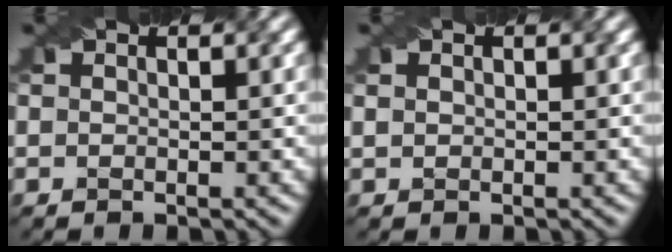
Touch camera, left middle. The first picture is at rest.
{"total": 0.8, "force": [0.5, 0.6, 0.3], "torque": [-0.007, 0.005, 0.004]}